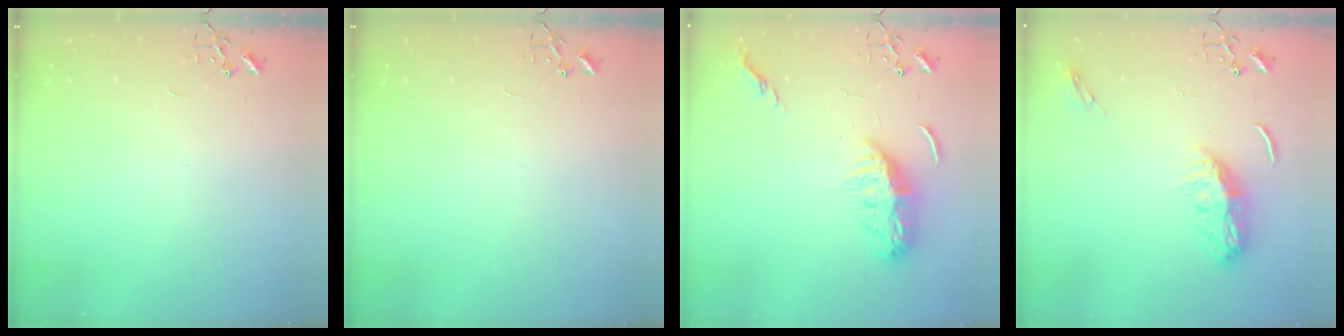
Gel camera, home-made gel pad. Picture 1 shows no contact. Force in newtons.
{"total": 0.0}
{"total": 10.5, "press": 10.4, "slide": 1.1}
{"total": 10.5, "press": 10.5, "slide": 0.4}